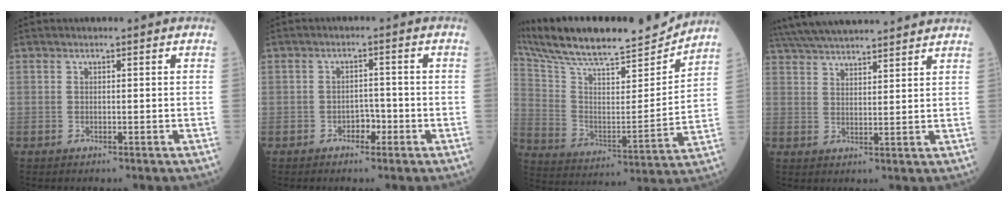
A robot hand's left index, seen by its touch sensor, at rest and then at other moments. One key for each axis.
{"total": 2.4, "fx": -1.4, "fy": 1.4, "fz": 1.4, "tx": -0.015, "ty": 0.007, "tz": -0.025}
{"total": 22.8, "fx": 20.9, "fy": 3.0, "fz": 8.5, "tx": -0.162, "ty": -0.005, "tz": 0.328}
{"total": 18.1, "fx": 16.6, "fy": 2.0, "fz": 7.1, "tx": -0.130, "ty": 0.048, "tz": 0.250}